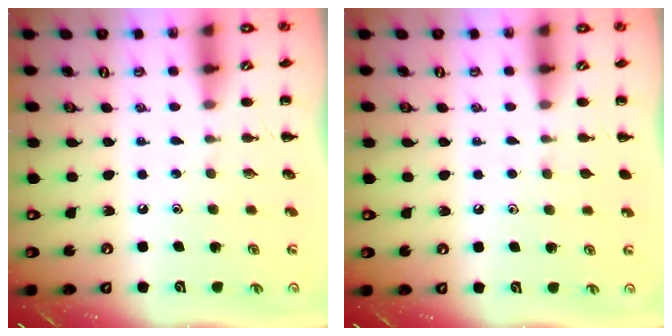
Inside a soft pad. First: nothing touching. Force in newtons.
{"total": 1.5, "press": 1.3, "slide": 0.7}